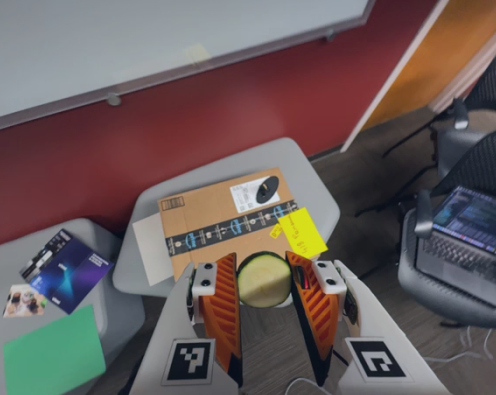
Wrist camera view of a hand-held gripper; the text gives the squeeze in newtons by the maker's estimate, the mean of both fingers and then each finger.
{"total": 8.5, "left": 8.6, "right": 8.4}